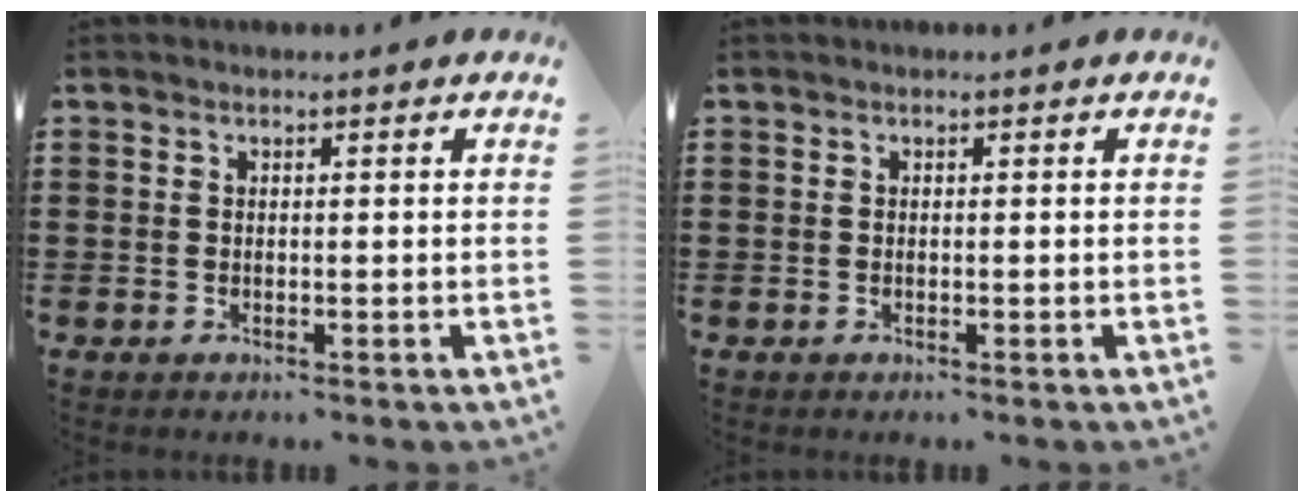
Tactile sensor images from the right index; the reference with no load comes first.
{"total": 0.0}